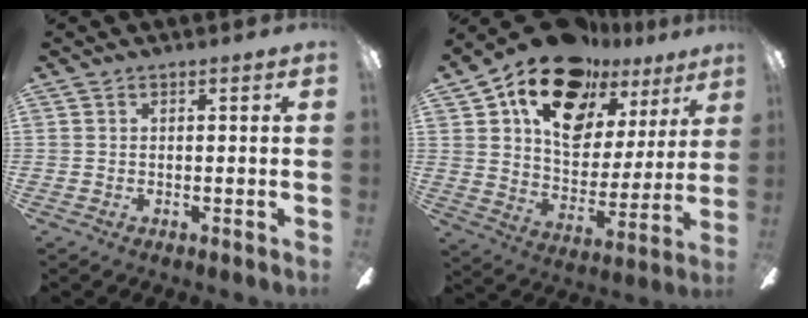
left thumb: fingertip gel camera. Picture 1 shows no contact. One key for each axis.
{"total": 19.7, "fx": 13.0, "fy": 11.4, "fz": 9.5, "tx": -0.168, "ty": -0.073, "tz": 0.235}